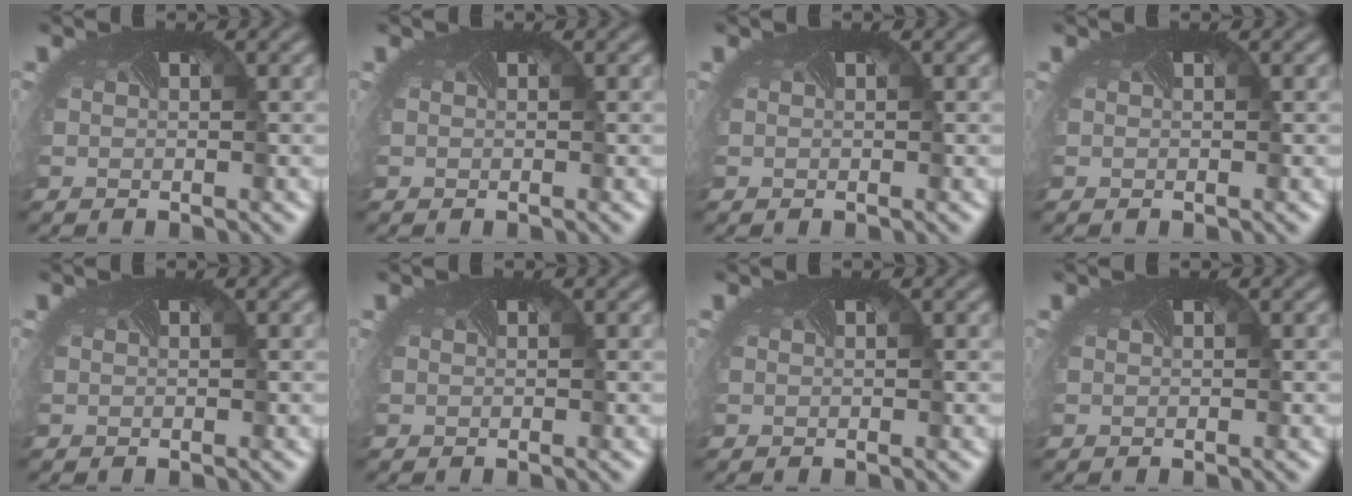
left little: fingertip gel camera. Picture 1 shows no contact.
{"total": 0.0}
{"total": 0.0}
{"total": 0.0}
{"total": 0.0}
{"total": 0.0}
{"total": 0.0}
{"total": 0.0}